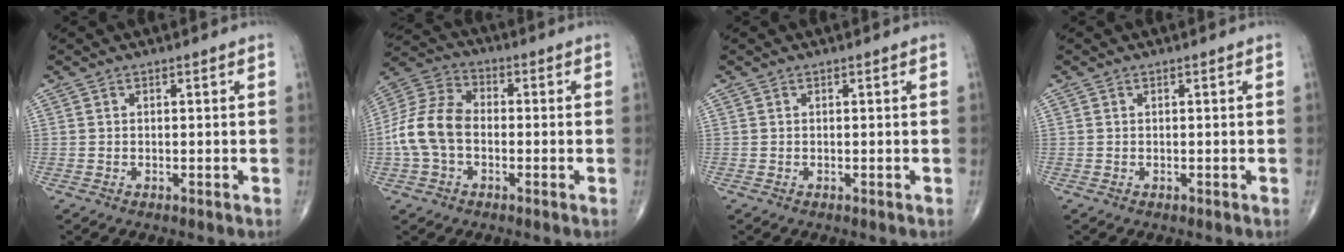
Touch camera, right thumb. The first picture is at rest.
{"total": 11.6, "force": [-1.8, 8.0, 8.2], "torque": [-0.166, 0.035, -0.045]}
{"total": 0.0}
{"total": 0.0}